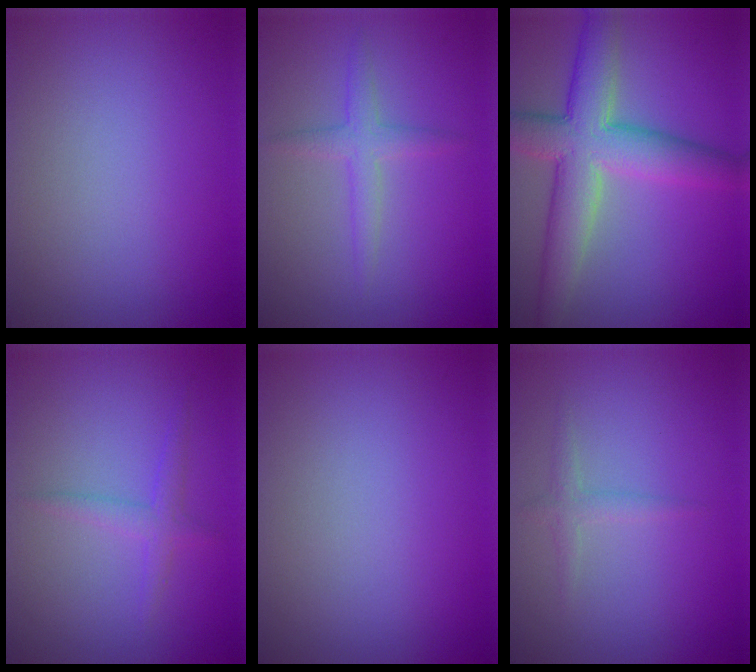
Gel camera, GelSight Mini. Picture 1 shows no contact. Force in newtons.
{"total": 2.2, "press": 2.2, "slide": 0.1}
{"total": 7.9, "press": 7.9, "slide": 0.6}
{"total": 1.6, "press": 1.6, "slide": 0.1}
{"total": 0.0}
{"total": 1.3, "press": 1.3, "slide": 0.0}